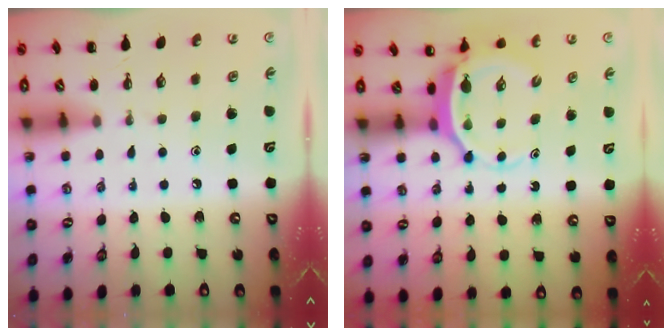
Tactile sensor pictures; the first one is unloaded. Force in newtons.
{"total": 6.4, "press": 6.4, "slide": 0.6}